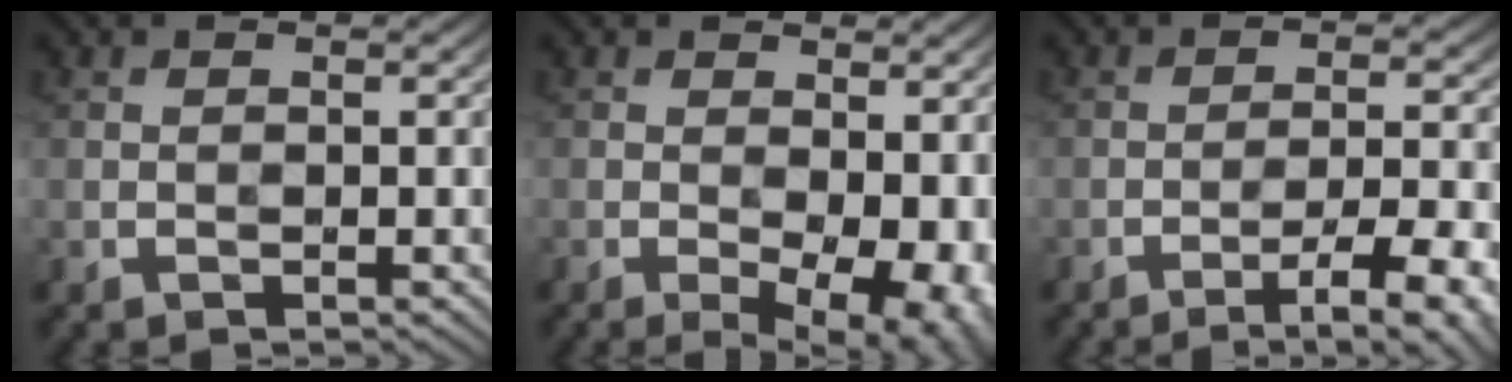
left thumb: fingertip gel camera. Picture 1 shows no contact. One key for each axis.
{"total": 9.8, "fx": -2.1, "fy": 4.9, "fz": 8.2, "tx": -0.107, "ty": -0.018, "tz": -0.016}
{"total": 9.2, "fx": -5.8, "fy": 1.7, "fz": 6.9, "tx": -0.113, "ty": 0.009, "tz": -0.076}